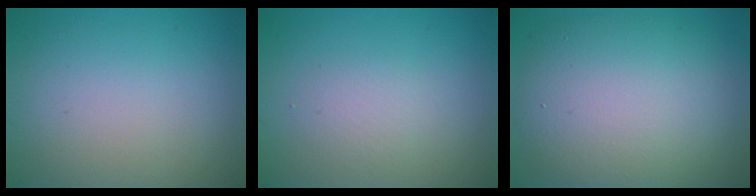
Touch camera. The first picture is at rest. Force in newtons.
{"total": 1.7, "press": 1.7, "slide": 0.2}
{"total": 10.1, "press": 10.1, "slide": 0.5}